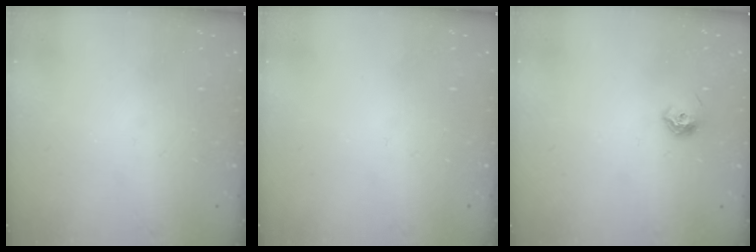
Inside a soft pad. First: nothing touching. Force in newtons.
{"total": 0.0}
{"total": 6.8, "press": 6.7, "slide": 1.1}